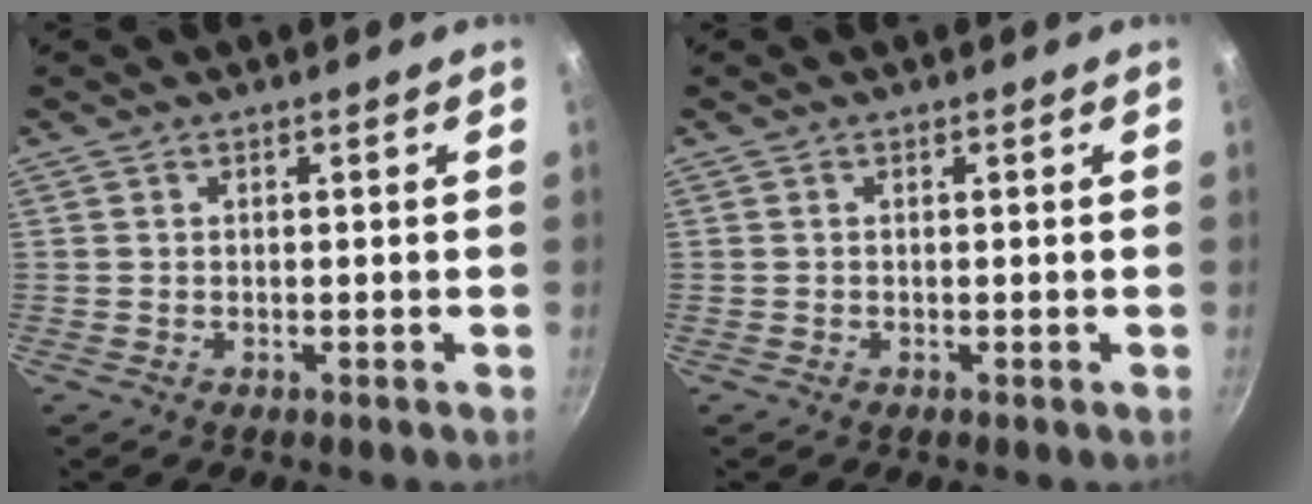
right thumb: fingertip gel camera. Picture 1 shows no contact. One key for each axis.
{"total": 0.0}